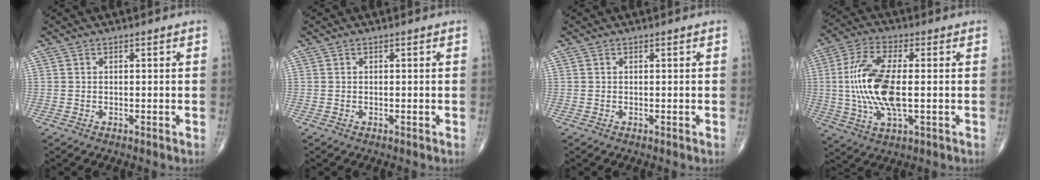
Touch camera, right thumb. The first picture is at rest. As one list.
[{"total": 0.0}, {"total": 0.0}, {"total": 15.0, "force": [-0.3, 5.8, 13.8], "torque": [-0.300, 0.003, -0.006]}]